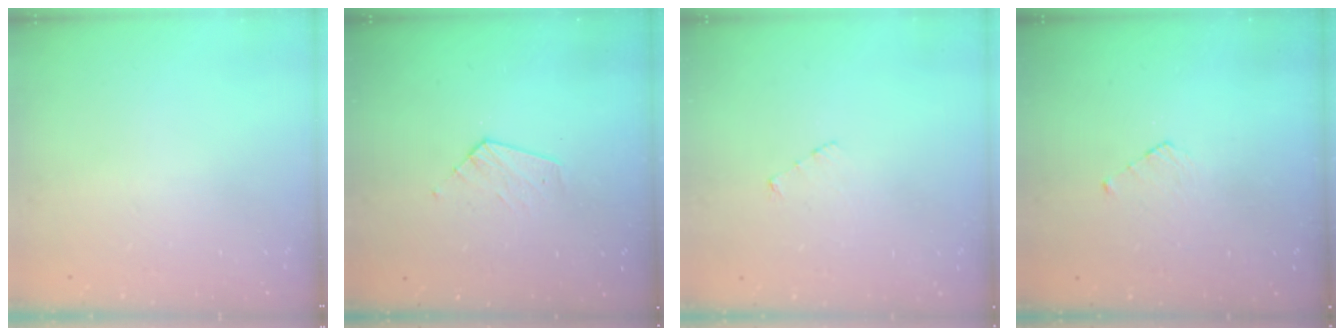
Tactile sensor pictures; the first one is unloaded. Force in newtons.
{"total": 4.3, "press": 4.3, "slide": 0.4}
{"total": 2.6, "press": 2.6, "slide": 0.3}
{"total": 3.9, "press": 3.9, "slide": 0.4}